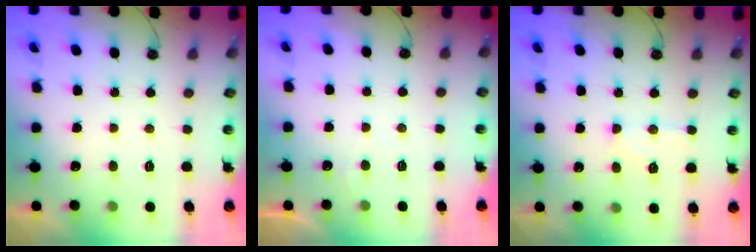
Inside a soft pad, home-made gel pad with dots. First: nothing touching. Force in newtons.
{"total": 2.3, "press": 2.2, "slide": 0.3}
{"total": 10.0, "press": 10.0, "slide": 0.8}